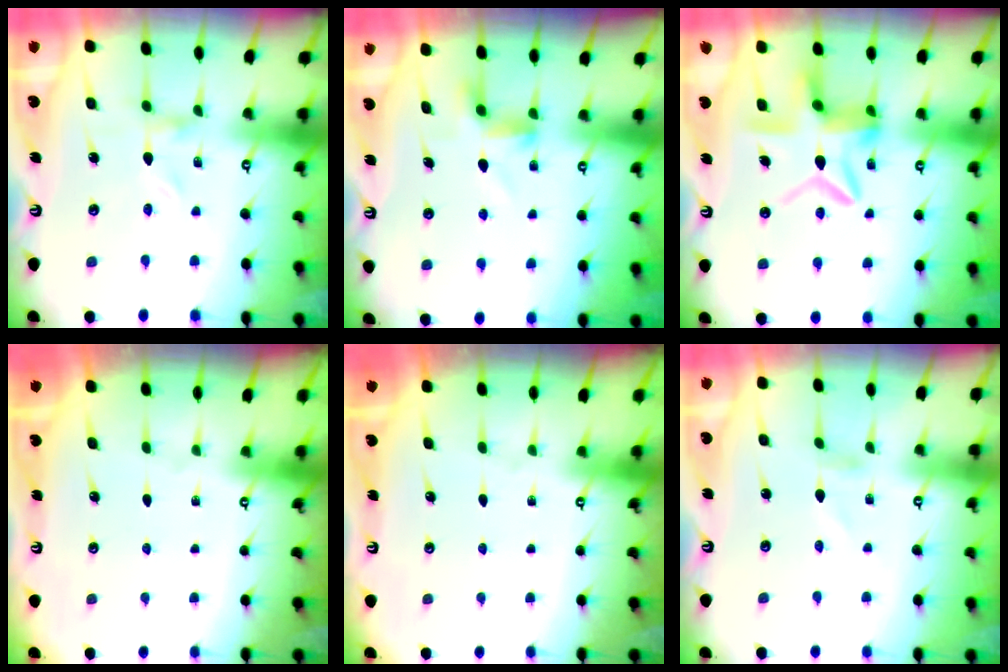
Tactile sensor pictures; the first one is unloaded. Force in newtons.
{"total": 4.6, "press": 4.5, "slide": 1.2}
{"total": 12.4, "press": 12.4, "slide": 1.1}
{"total": 0.0}
{"total": 0.0}
{"total": 1.1, "press": 1.1, "slide": 0.1}